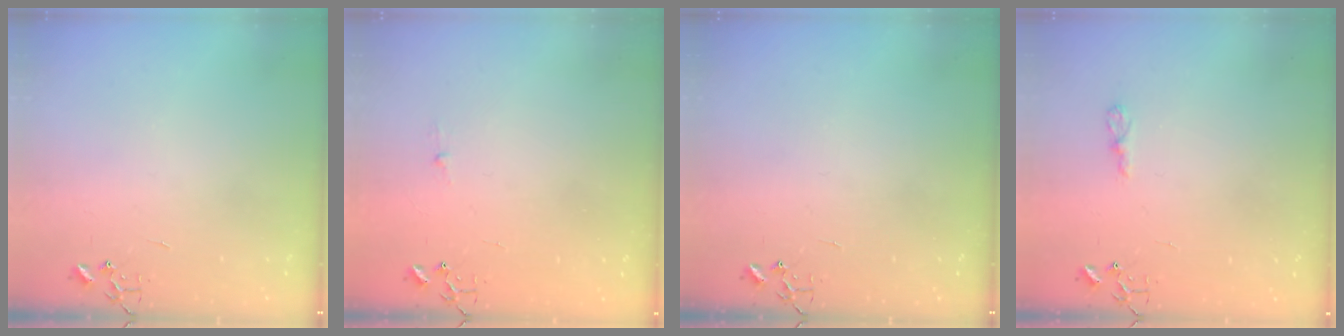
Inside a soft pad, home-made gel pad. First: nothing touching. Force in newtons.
{"total": 2.6, "press": 2.5, "slide": 0.4}
{"total": 0.0}
{"total": 4.4, "press": 4.4, "slide": 0.6}